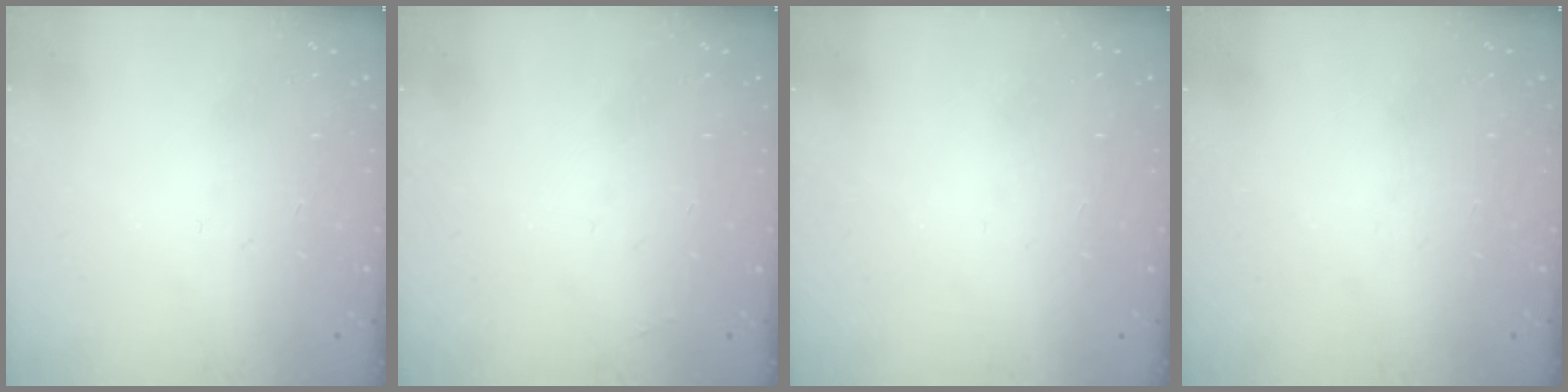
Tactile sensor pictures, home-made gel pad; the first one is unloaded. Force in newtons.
{"total": 1.9, "press": 1.9, "slide": 0.3}
{"total": 1.5, "press": 1.5, "slide": 0.1}
{"total": 0.0}